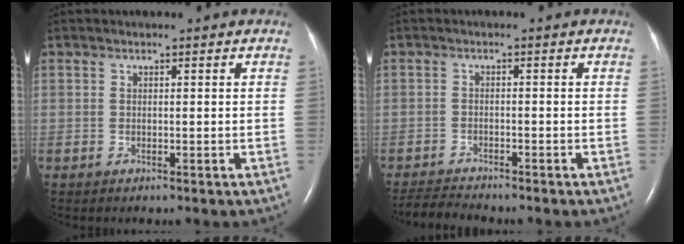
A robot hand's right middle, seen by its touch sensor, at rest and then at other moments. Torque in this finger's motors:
{"motor_torque": [0.10, -0.10, -0.01, 0.00]}